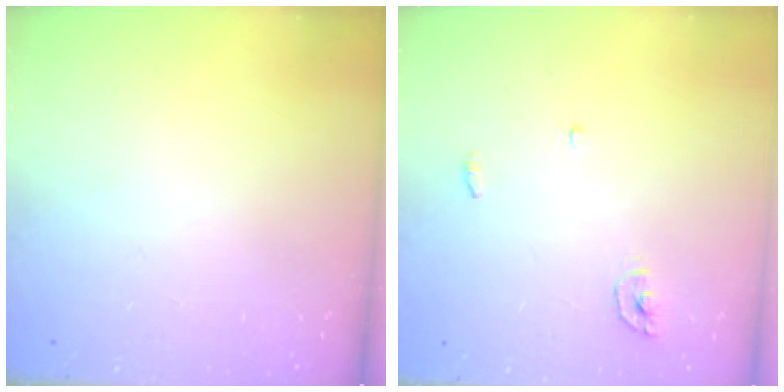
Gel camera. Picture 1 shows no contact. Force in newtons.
{"total": 3.7, "press": 3.6, "slide": 0.3}